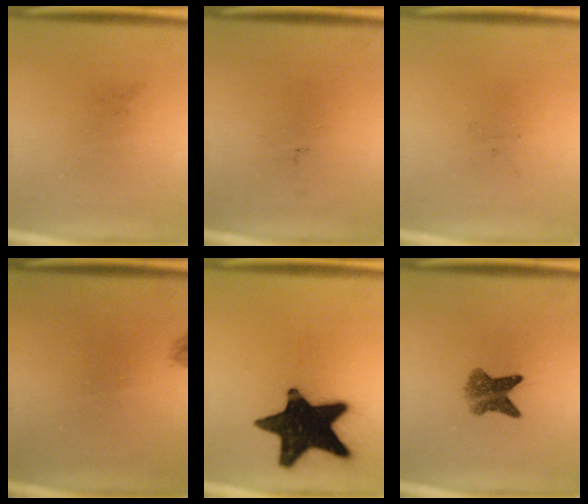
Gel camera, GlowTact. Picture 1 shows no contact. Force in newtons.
{"total": 0.0}
{"total": 0.0}
{"total": 0.8}
{"total": 19.5}
{"total": 4.8}